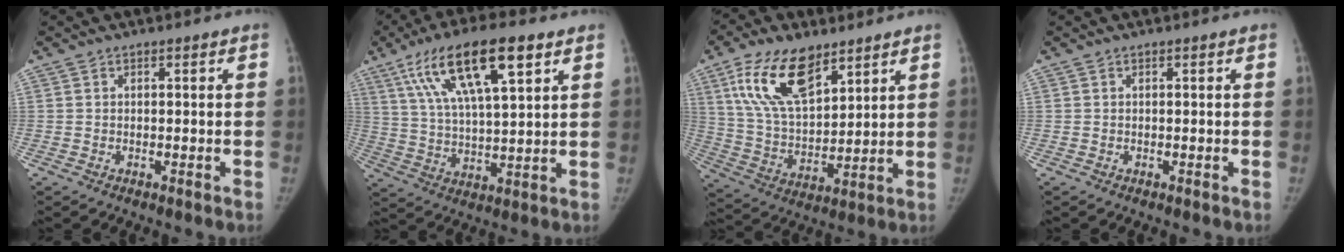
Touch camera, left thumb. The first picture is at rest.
{"total": 17.9, "force": [8.8, 5.3, 14.7], "torque": [-0.256, -0.009, 0.160]}
{"total": 16.3, "force": [9.2, 7.9, 10.9], "torque": [-0.176, -0.035, 0.180]}
{"total": 0.0}